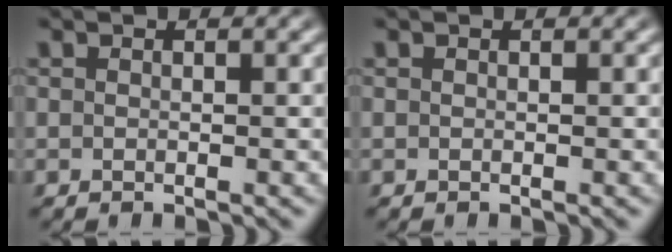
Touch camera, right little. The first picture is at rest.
{"total": 0.0}